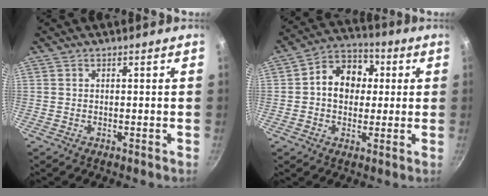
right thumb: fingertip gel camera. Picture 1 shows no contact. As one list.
[{"total": 11.0, "force": [1.4, 8.8, 6.5], "torque": [-0.059, 0.018, 0.003]}]